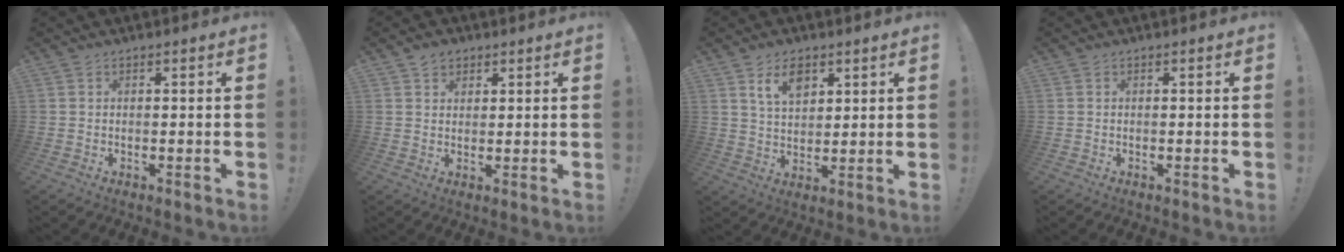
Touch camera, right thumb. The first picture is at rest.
{"total": 4.0, "force": [2.5, 3.1, 0.7], "torque": [-0.003, -0.012, 0.044]}
{"total": 7.8, "force": [4.5, 4.5, 4.5], "torque": [-0.079, -0.012, 0.084]}
{"total": 0.0}